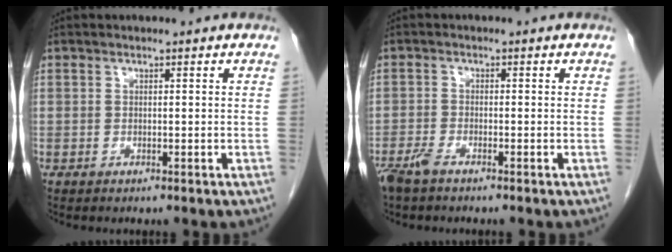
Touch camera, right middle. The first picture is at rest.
{"total": 3.1, "force": [-2.4, 0.6, 1.8], "torque": [-0.043, -0.005, -0.048]}